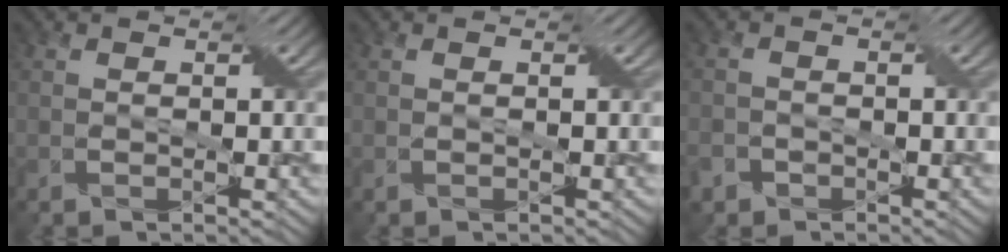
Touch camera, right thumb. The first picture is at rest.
{"total": 0.0}
{"total": 2.9, "force": [-2.0, 2.0, 0.6], "torque": [-0.013, 0.002, -0.039]}